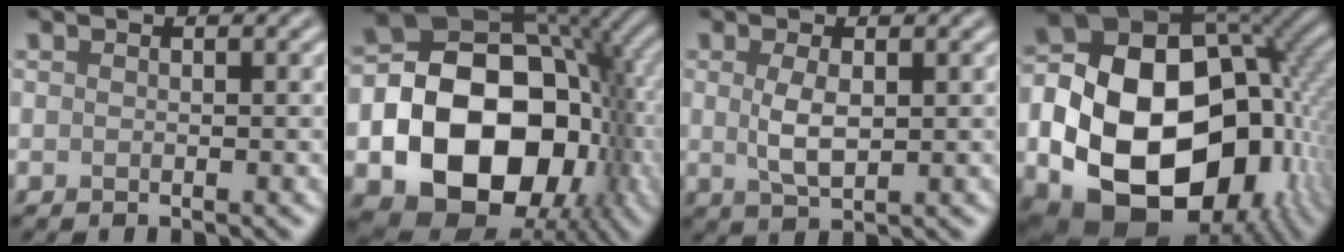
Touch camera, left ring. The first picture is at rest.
{"total": 18.1, "force": [-3.9, 13.5, 11.4], "torque": [-0.172, -0.020, -0.067]}
{"total": 2.7, "force": [0.3, 1.1, 2.4], "torque": [-0.057, -0.001, 0.008]}
{"total": 21.4, "force": [-4.5, 15.7, 13.7], "torque": [-0.230, -0.036, -0.068]}